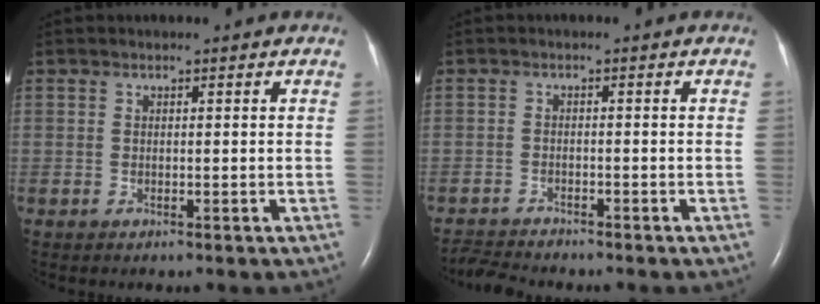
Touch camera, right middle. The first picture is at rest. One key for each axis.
{"total": 3.5, "fx": -3.5, "fy": 0.0, "fz": 0.1, "tx": -0.003, "ty": -0.017, "tz": -0.061}